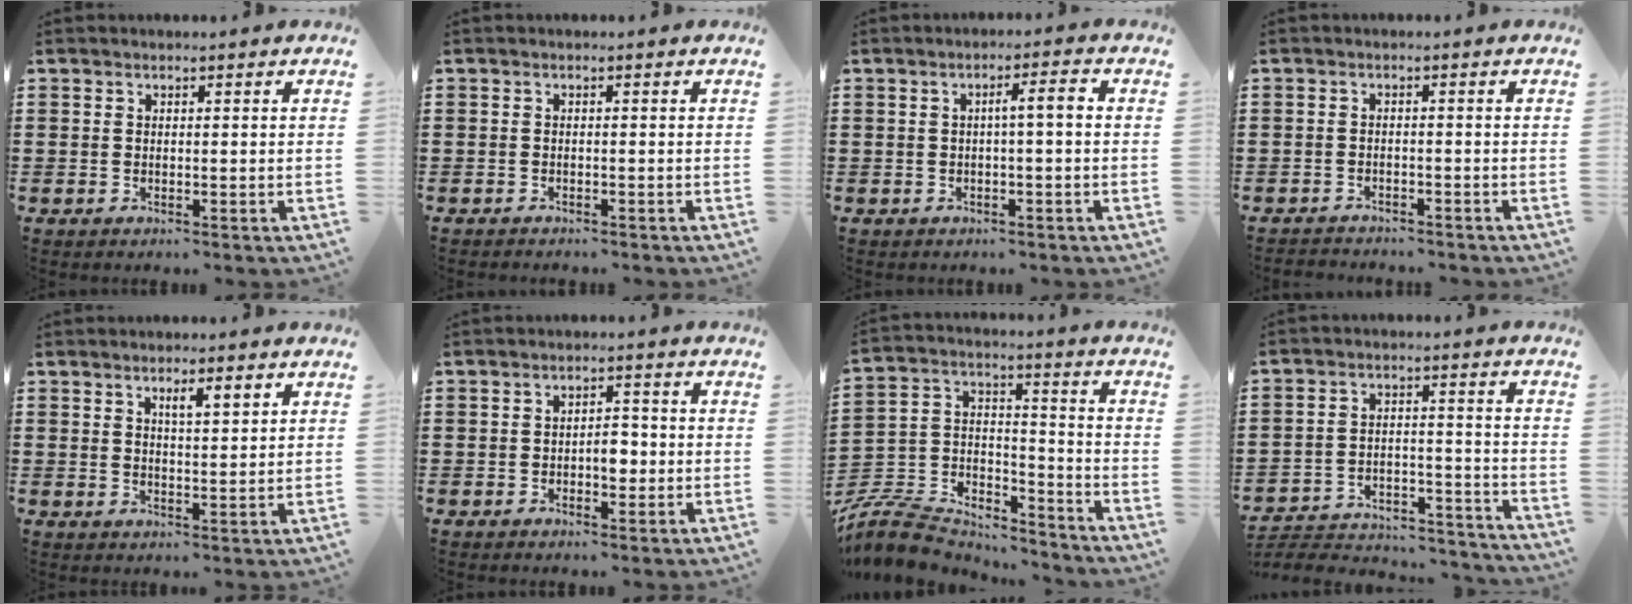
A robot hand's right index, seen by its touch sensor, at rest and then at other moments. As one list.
[{"total": 0.8, "force": [-0.8, 0.0, 0.0], "torque": [-0.002, -0.001, -0.017]}, {"total": 2.7, "force": [-0.4, 0.1, 2.7], "torque": [-0.047, 0.000, -0.010]}, {"total": 1.7, "force": [-1.6, 0.2, 0.0], "torque": [-0.005, 0.000, -0.036]}, {"total": 3.0, "force": [1.4, 0.6, 2.6], "torque": [-0.045, 0.001, 0.020]}, {"total": 3.2, "force": [-0.7, 1.7, 2.6], "torque": [-0.040, 0.000, -0.015]}, {"total": 9.3, "force": [-8.5, 2.8, 2.2], "torque": [-0.070, 0.009, -0.173]}, {"total": 4.2, "force": [-4.0, 0.9, 1.0], "torque": [-0.022, 0.000, -0.083]}]